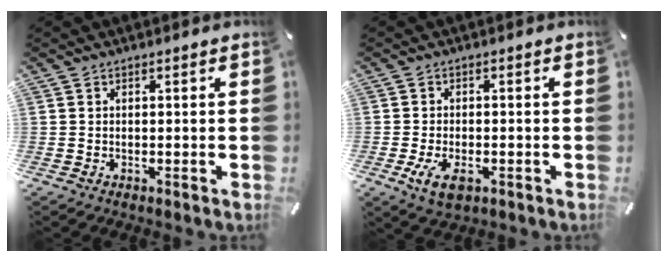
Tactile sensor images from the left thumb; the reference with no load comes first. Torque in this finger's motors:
{"motor_torque": [0.05, 0.29, 0.28, 0.25, 0.03]}